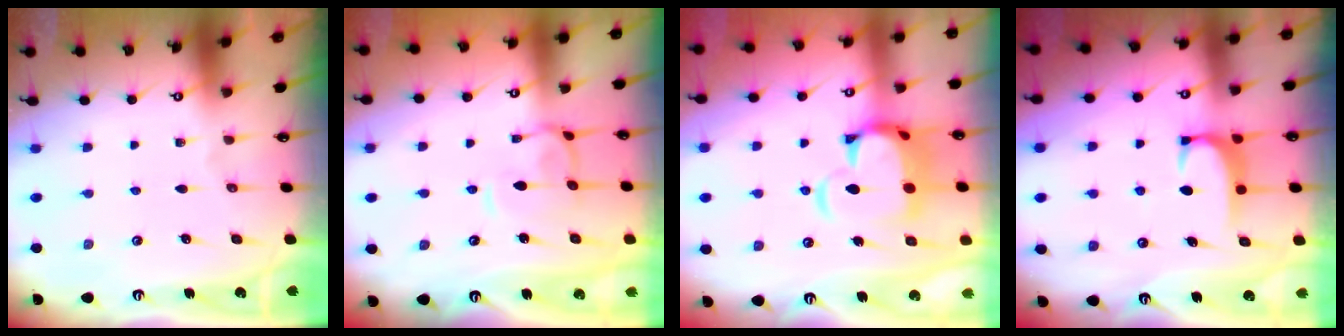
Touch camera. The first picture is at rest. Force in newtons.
{"total": 2.2, "press": 2.0, "slide": 0.7}
{"total": 7.7, "press": 7.5, "slide": 1.8}
{"total": 2.0, "press": 1.9, "slide": 0.5}